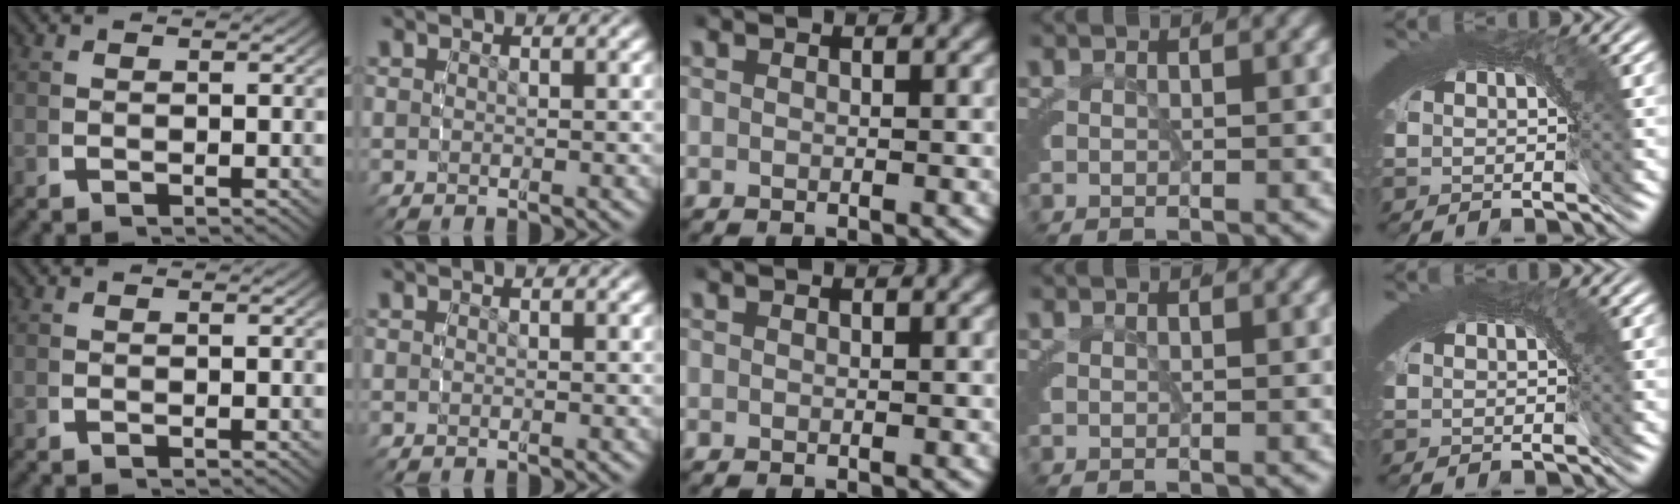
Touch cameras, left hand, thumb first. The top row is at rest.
{"little": {"total": 0.8, "force": [0.2, 0.3, 0.7], "torque": [-0.008, 0.001, 0.003]}}